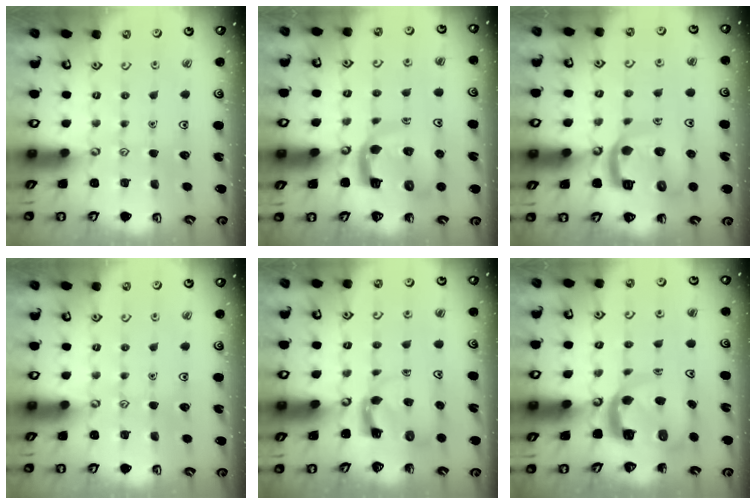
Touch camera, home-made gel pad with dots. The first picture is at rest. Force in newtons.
{"total": 10.3, "press": 10.2, "slide": 1.2}
{"total": 12.4, "press": 12.3, "slide": 1.6}
{"total": 0.0}
{"total": 4.0, "press": 3.9, "slide": 0.7}
{"total": 8.0, "press": 7.9, "slide": 1.0}